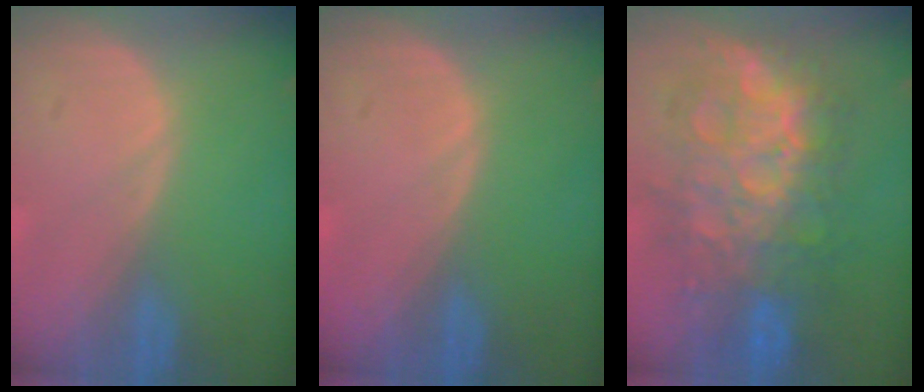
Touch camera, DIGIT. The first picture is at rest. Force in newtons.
{"total": 0.0}
{"total": 12.4, "press": 12.4, "slide": 1.2}